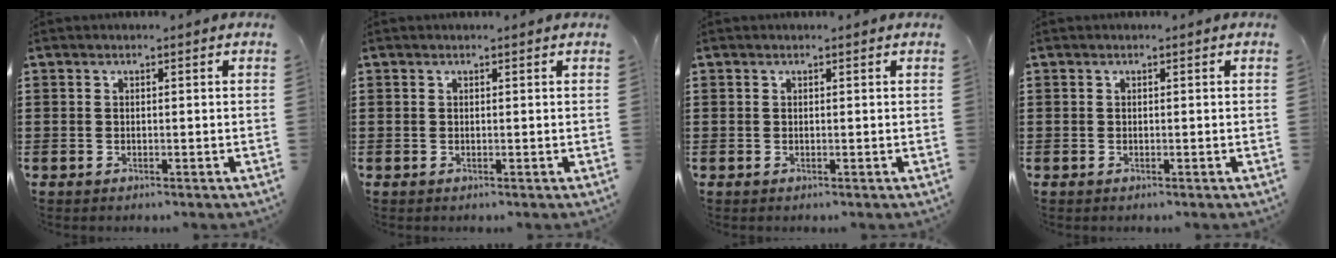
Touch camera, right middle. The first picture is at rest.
{"total": 0.0}
{"total": 0.0}
{"total": 0.0}